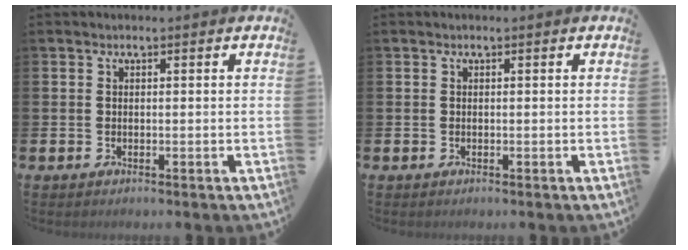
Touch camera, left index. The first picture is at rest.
{"total": 0.0}